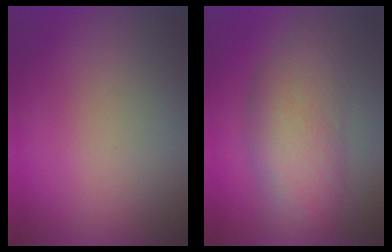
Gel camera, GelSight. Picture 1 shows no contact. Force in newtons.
{"total": 7.1}